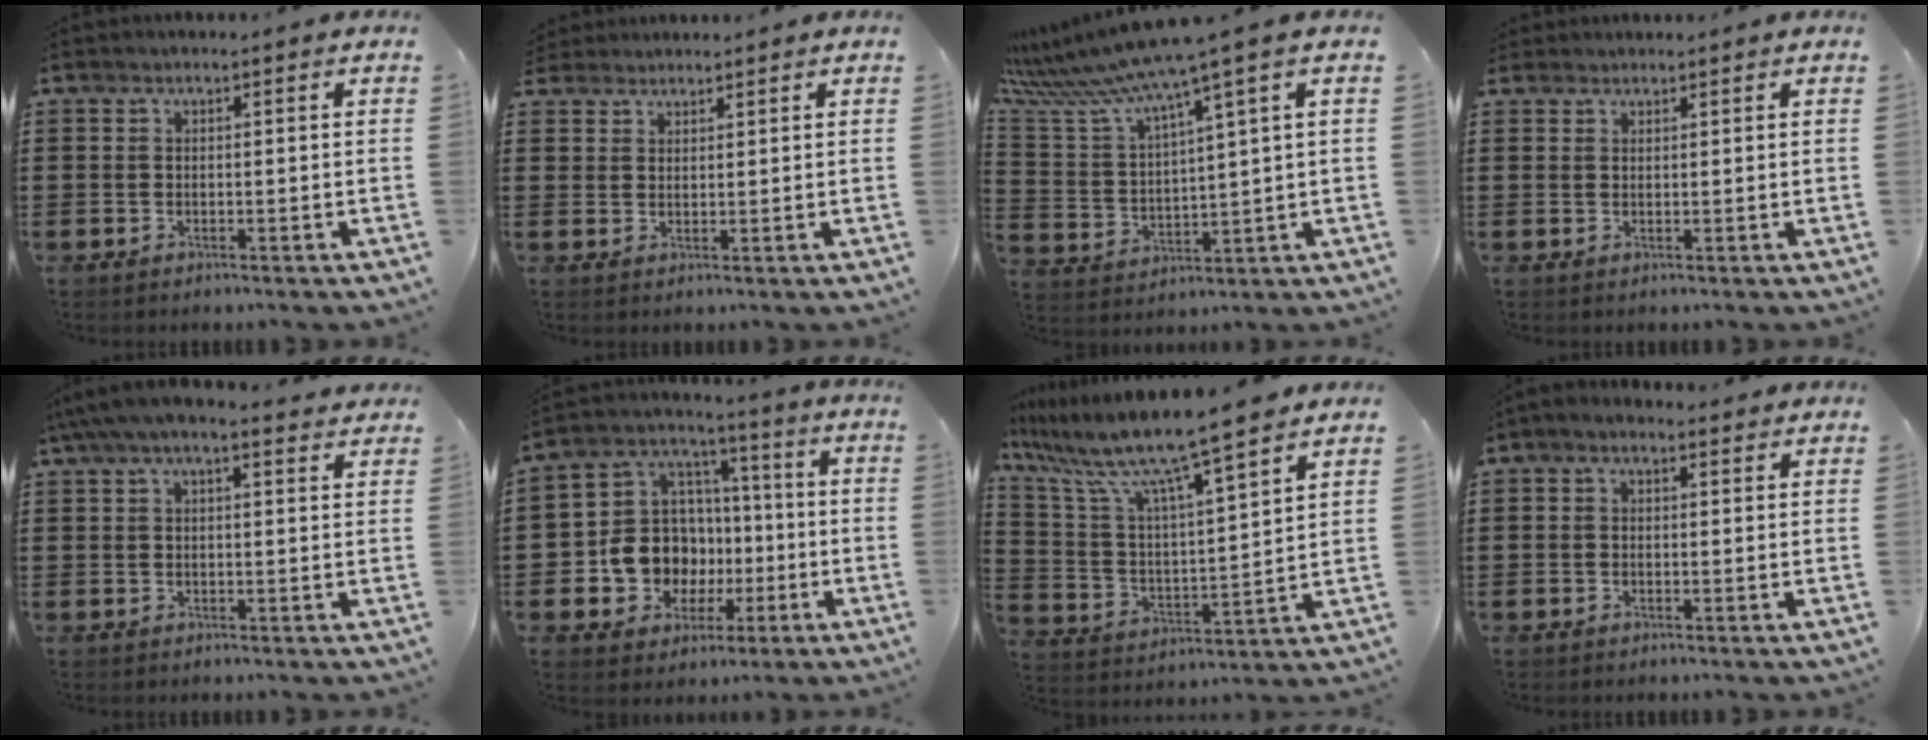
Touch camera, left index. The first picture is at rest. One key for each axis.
{"total": 2.3, "fx": 2.0, "fy": 1.1, "fz": -0.2, "tx": -0.005, "ty": 0.007, "tz": 0.039}
{"total": 7.9, "fx": 6.5, "fy": -0.6, "fz": 4.5, "tx": -0.124, "ty": -0.051, "tz": 0.102}
{"total": 1.3, "fx": 1.2, "fy": 0.5, "fz": 0.0, "tx": -0.004, "ty": 0.002, "tz": 0.025}
{"total": 4.4, "fx": 3.1, "fy": 1.2, "fz": 3.0, "tx": -0.065, "ty": 0.003, "tz": 0.055}
{"total": 10.7, "fx": -1.7, "fy": 10.0, "fz": 3.4, "tx": -0.123, "ty": 0.006, "tz": -0.026}
{"total": 10.2, "fx": 8.5, "fy": 0.2, "fz": 5.6, "tx": -0.145, "ty": -0.052, "tz": 0.138}
{"total": 1.3, "fx": 0.3, "fy": 0.9, "fz": 0.9, "tx": -0.020, "ty": 0.006, "tz": 0.004}